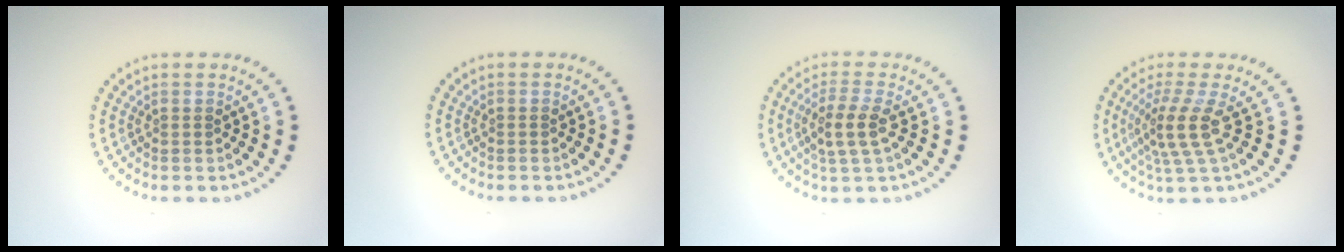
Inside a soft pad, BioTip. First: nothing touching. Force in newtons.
{"total": 0.0}
{"total": 3.1, "press": 2.9, "slide": 1.3}
{"total": 3.6, "press": 2.5, "slide": 2.5}